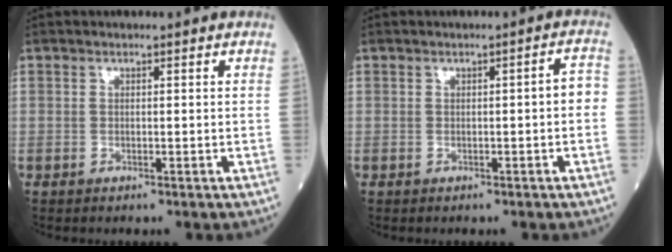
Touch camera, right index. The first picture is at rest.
{"total": 2.2, "force": [-0.5, 0.4, 2.1], "torque": [-0.019, 0.007, -0.008]}